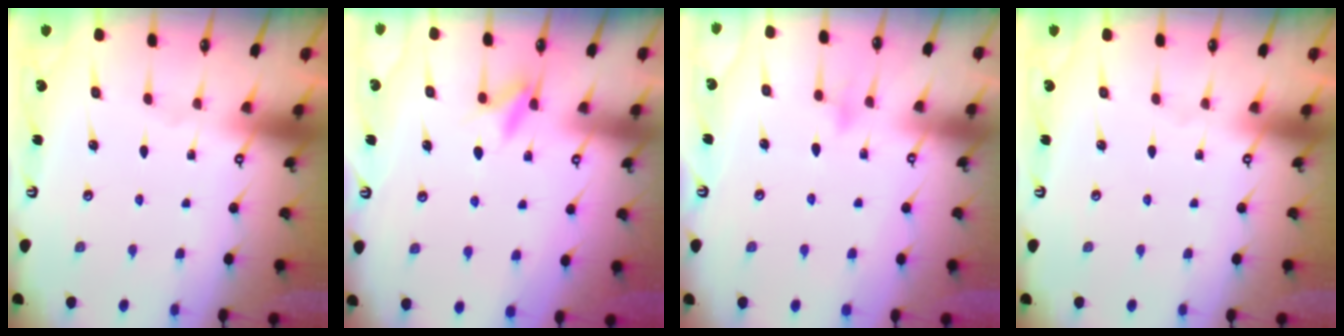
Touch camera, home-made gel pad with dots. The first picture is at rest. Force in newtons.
{"total": 5.8, "press": 5.7, "slide": 0.7}
{"total": 7.7, "press": 7.7, "slide": 0.5}
{"total": 0.0}